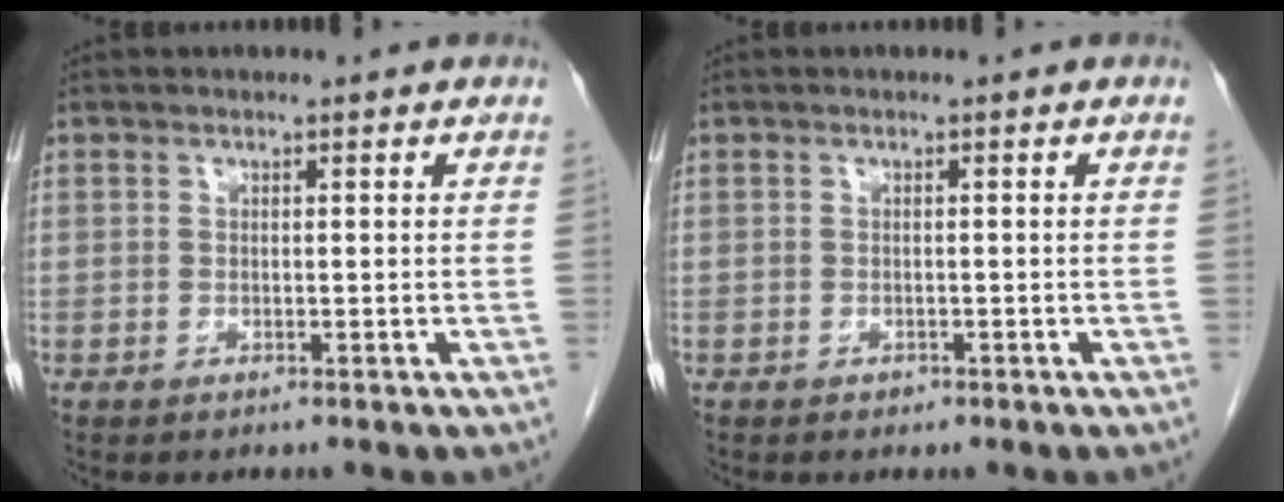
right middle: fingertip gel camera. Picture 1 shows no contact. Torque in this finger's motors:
{"motor_torque": [-0.26, -0.11, 0.00, 0.00]}